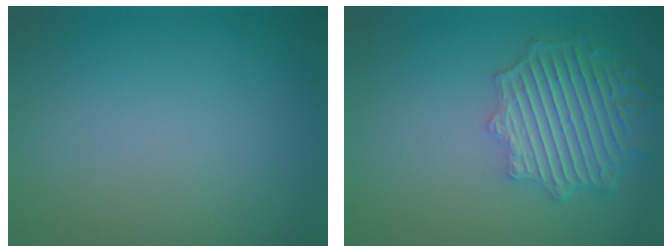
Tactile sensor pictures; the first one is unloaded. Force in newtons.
{"total": 6.3, "press": 5.1, "slide": 3.7}